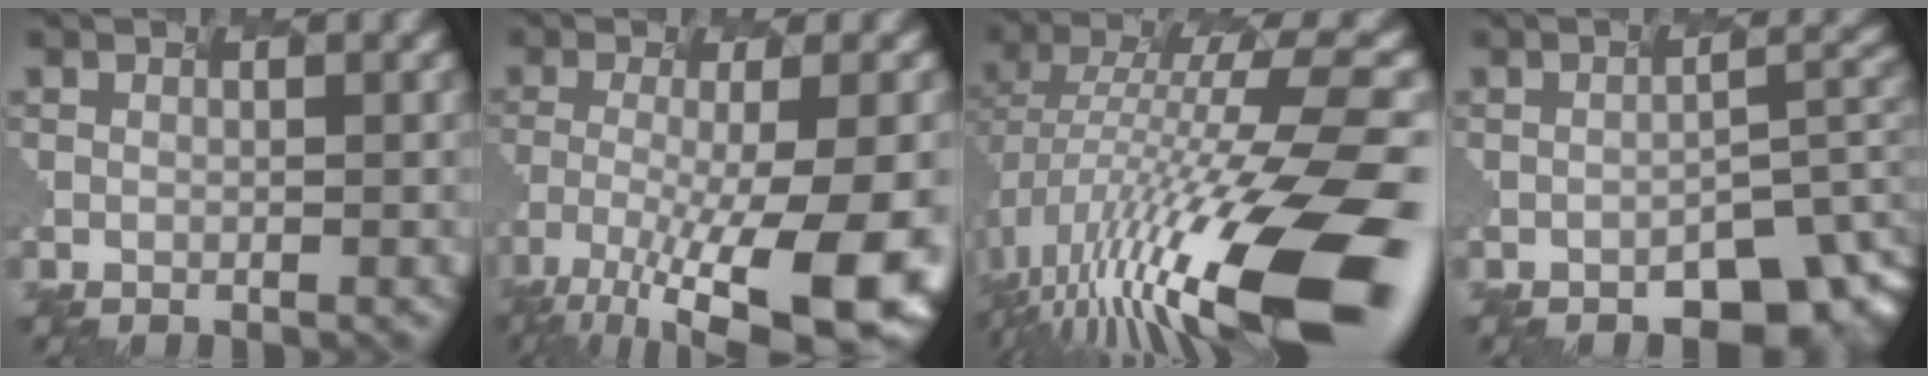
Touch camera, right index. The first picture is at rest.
{"total": 12.5, "force": [-7.1, 2.8, 9.9], "torque": [-0.199, -0.021, -0.093]}
{"total": 15.7, "force": [-5.7, 3.5, 14.2], "torque": [-0.259, 0.030, -0.087]}
{"total": 5.2, "force": [-3.5, 2.0, 3.3], "torque": [-0.053, -0.007, -0.026]}